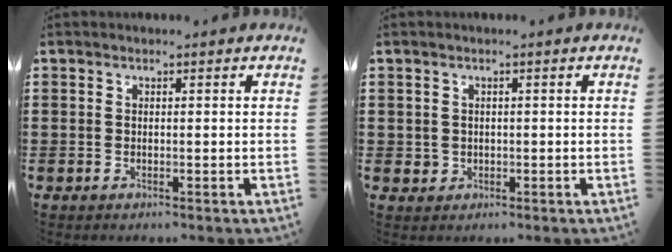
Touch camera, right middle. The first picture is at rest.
{"total": 1.2, "force": [0.1, 1.2, 0.2], "torque": [-0.008, 0.006, 0.000]}